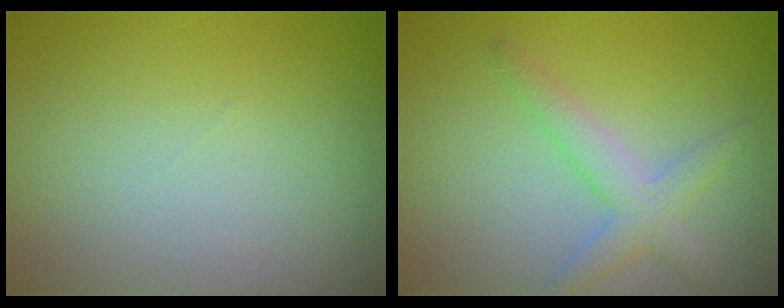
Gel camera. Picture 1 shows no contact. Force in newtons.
{"total": 2.6, "press": 2.6, "slide": 0.1}